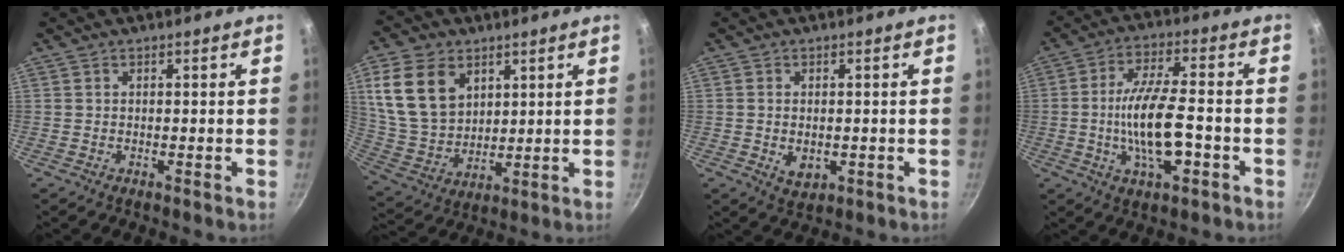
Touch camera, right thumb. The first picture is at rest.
{"total": 15.3, "force": [6.0, 10.8, 9.0], "torque": [-0.151, -0.021, 0.131]}
{"total": 4.1, "force": [-0.6, 2.8, 2.9], "torque": [-0.043, -0.006, -0.003]}
{"total": 13.0, "force": [-3.1, 4.7, 11.7], "torque": [-0.208, 0.021, -0.058]}